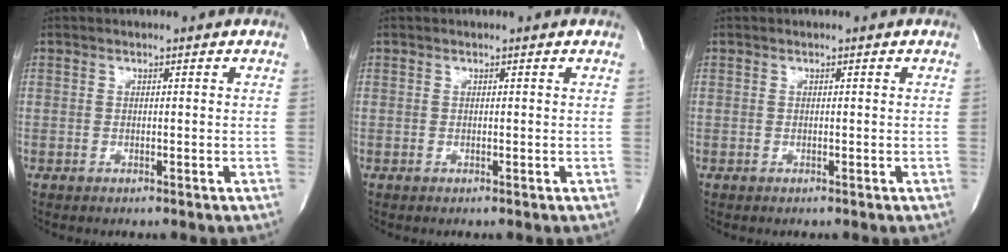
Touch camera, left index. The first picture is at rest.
{"total": 0.0}
{"total": 0.0}